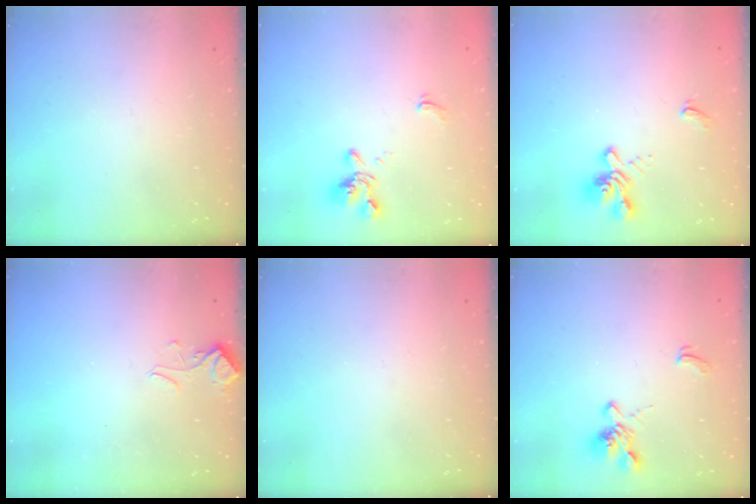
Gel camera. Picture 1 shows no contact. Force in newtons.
{"total": 4.8, "press": 4.7, "slide": 1.0}
{"total": 2.4, "press": 2.1, "slide": 1.3}
{"total": 2.5, "press": 2.5, "slide": 0.4}
{"total": 0.0}
{"total": 2.4, "press": 2.0, "slide": 1.2}